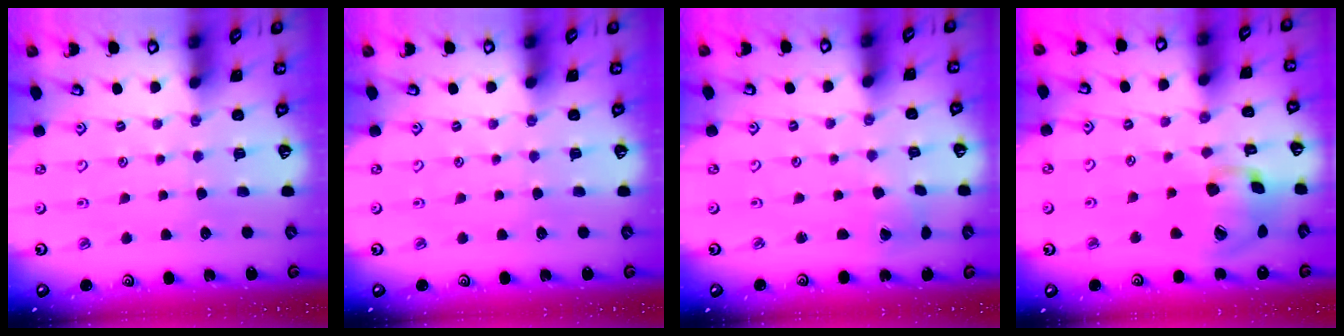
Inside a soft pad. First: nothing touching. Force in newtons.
{"total": 0.0}
{"total": 2.9, "press": 2.9, "slide": 0.2}
{"total": 15.6, "press": 15.4, "slide": 2.3}